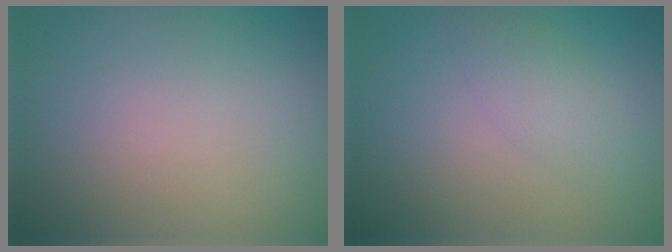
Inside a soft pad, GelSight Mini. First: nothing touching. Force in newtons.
{"total": 2.0, "press": 2.0, "slide": 0.1}